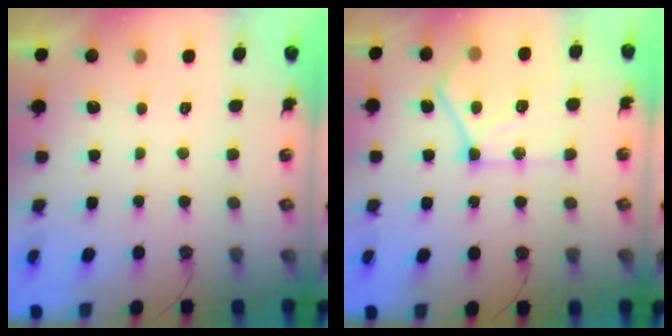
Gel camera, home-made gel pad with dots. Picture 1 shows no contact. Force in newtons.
{"total": 15.7, "press": 15.6, "slide": 1.5}